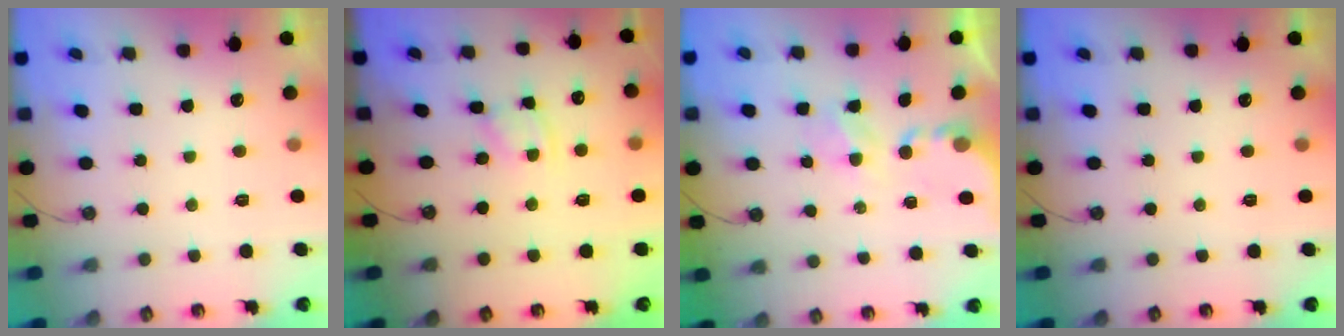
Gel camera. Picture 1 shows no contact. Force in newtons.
{"total": 1.9, "press": 1.9, "slide": 0.3}
{"total": 3.8, "press": 3.8, "slide": 0.4}
{"total": 0.0}